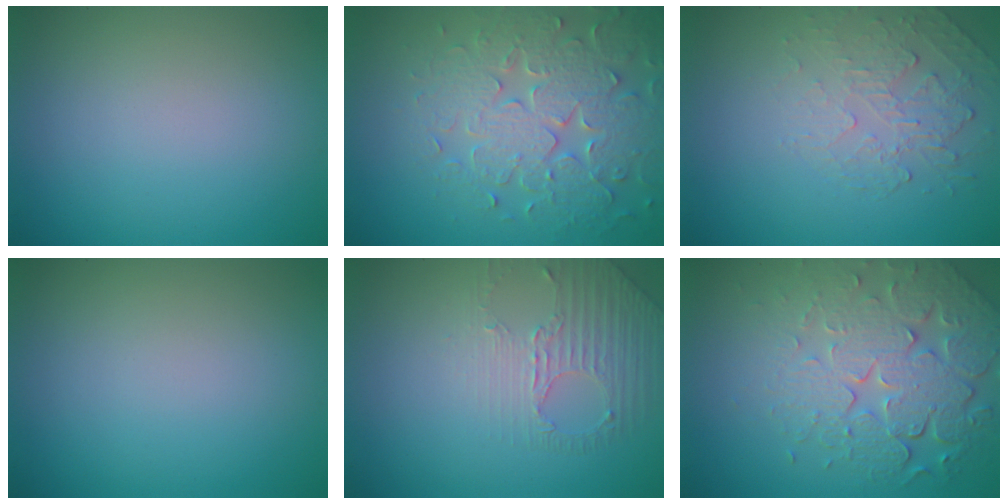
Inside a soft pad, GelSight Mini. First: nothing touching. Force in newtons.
{"total": 6.7, "press": 5.6, "slide": 3.7}
{"total": 2.2, "press": 1.1, "slide": 1.9}
{"total": 0.0}
{"total": 1.8, "press": 1.5, "slide": 1.0}
{"total": 7.7, "press": 5.5, "slide": 5.4}